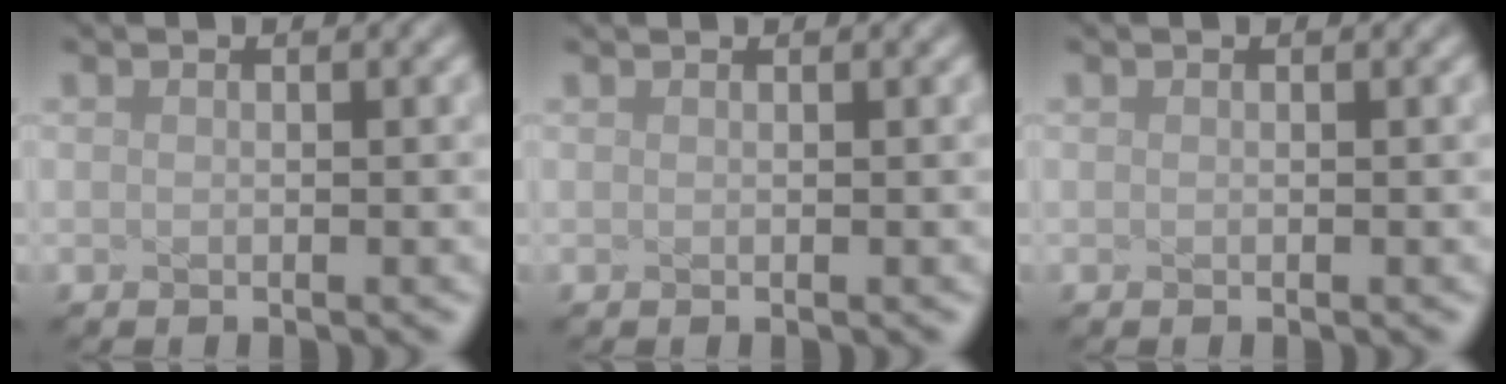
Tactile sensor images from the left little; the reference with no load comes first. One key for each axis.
{"total": 0.6, "fx": 0.6, "fy": 0.1, "fz": 0.1, "tx": -0.002, "ty": -0.003, "tz": 0.001}
{"total": 0.0}